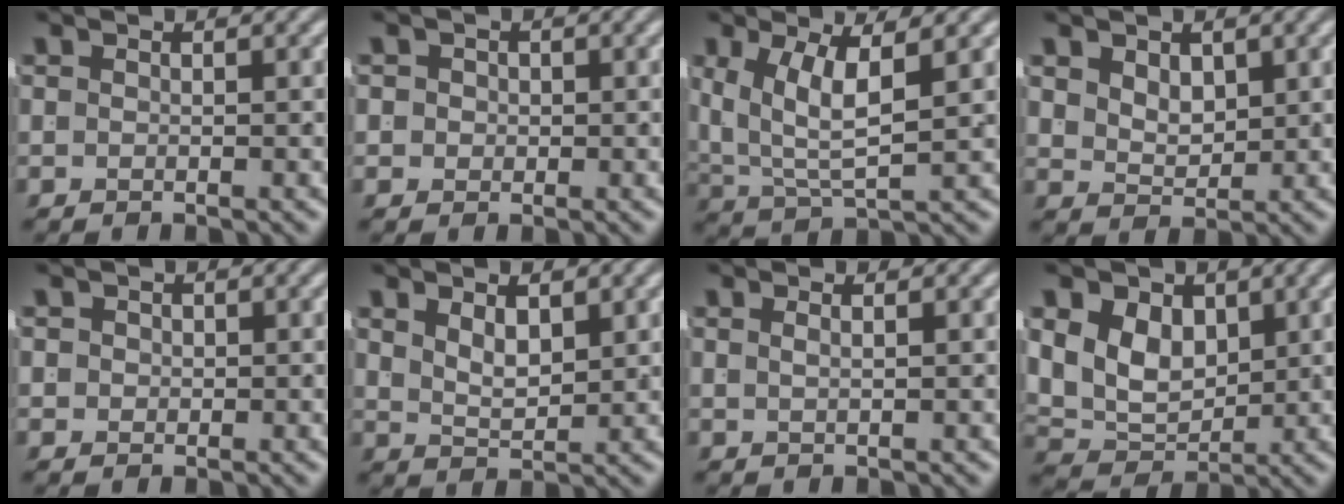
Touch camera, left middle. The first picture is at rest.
{"total": 2.1, "force": [0.0, 2.0, 0.7], "torque": [-0.020, -0.005, -0.001]}
{"total": 4.8, "force": [1.2, 2.5, 3.9], "torque": [-0.088, -0.028, 0.038]}
{"total": 2.3, "force": [1.5, 1.0, 1.3], "torque": [-0.024, -0.016, 0.042]}
{"total": 1.6, "force": [0.1, 1.6, 0.5], "torque": [-0.017, -0.007, 0.004]}
{"total": 2.3, "force": [1.1, 0.7, 1.9], "torque": [-0.025, -0.014, 0.030]}
{"total": 1.2, "force": [0.3, -1.0, 0.5], "torque": [-0.001, -0.004, 0.011]}
{"total": 8.9, "force": [0.8, 7.3, 5.0], "torque": [-0.105, -0.026, 0.022]}